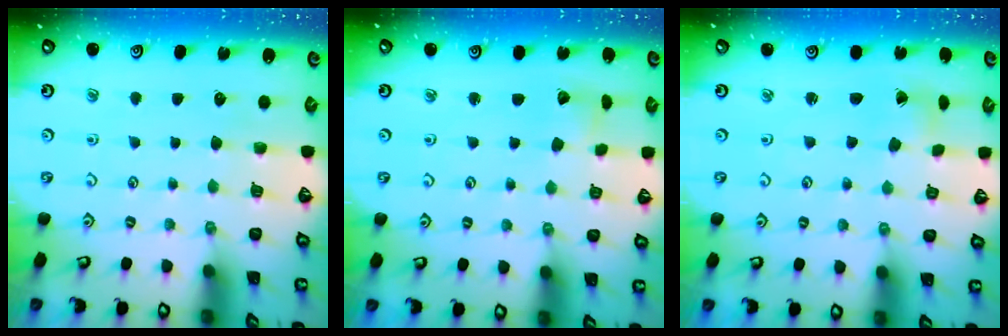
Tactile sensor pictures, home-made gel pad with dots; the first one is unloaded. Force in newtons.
{"total": 3.0, "press": 2.9, "slide": 0.4}
{"total": 0.0}